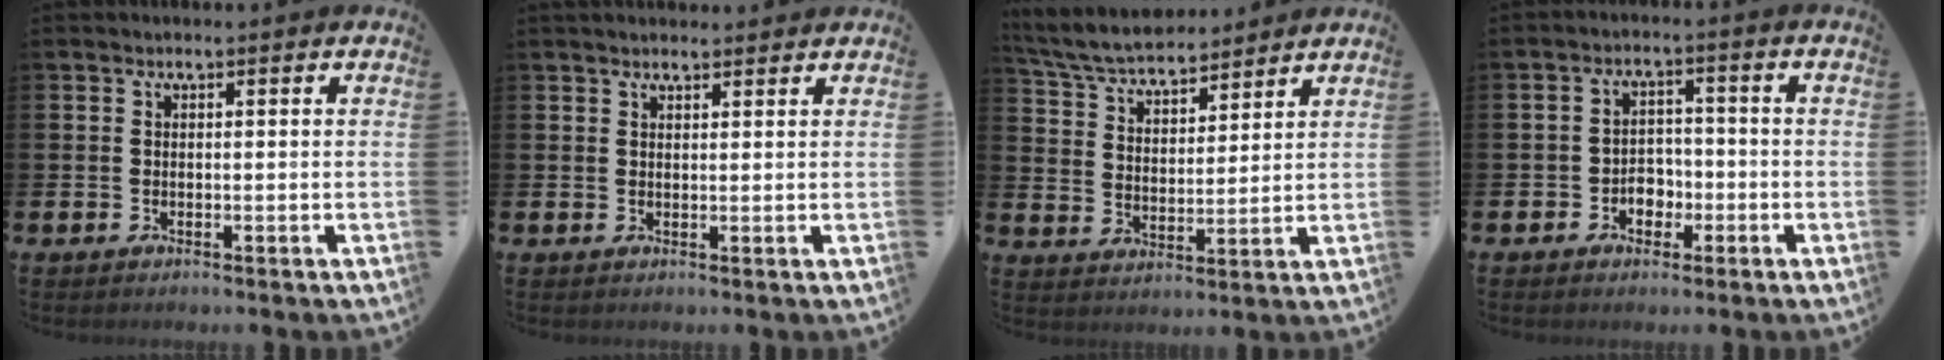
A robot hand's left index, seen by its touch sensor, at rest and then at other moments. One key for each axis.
{"total": 1.7, "fx": 1.6, "fy": 0.4, "fz": 0.3, "tx": 0.003, "ty": -0.005, "tz": 0.027}
{"total": 6.0, "fx": 5.7, "fy": 1.3, "fz": 1.2, "tx": -0.052, "ty": -0.033, "tz": 0.100}
{"total": 3.3, "fx": -1.7, "fy": 2.5, "fz": 1.3, "tx": -0.019, "ty": 0.001, "tz": -0.040}